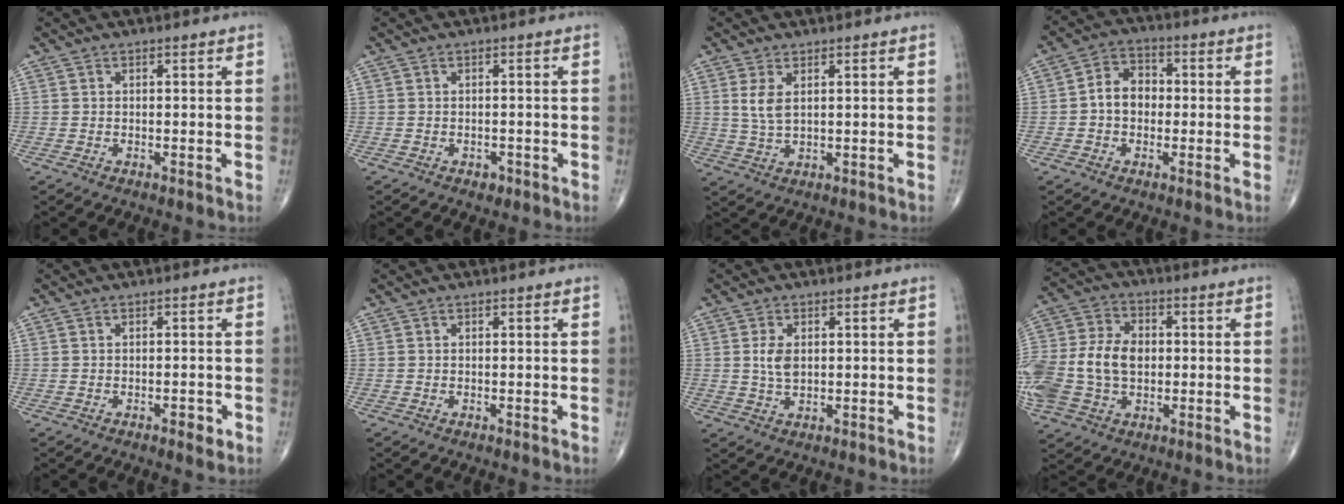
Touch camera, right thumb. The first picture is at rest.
{"total": 1.4, "force": [-0.8, 1.0, 0.7], "torque": [-0.006, 0.001, -0.008]}
{"total": 4.1, "force": [1.4, 1.8, 3.3], "torque": [-0.069, -0.008, 0.035]}
{"total": 6.8, "force": [-0.4, 5.2, 4.3], "torque": [-0.053, 0.022, -0.019]}
{"total": 2.0, "force": [-1.0, 0.8, 1.6], "torque": [-0.019, 0.000, -0.013]}
{"total": 0.0}
{"total": 3.9, "force": [0.7, 2.3, 3.1], "torque": [-0.057, -0.005, 0.015]}
{"total": 20.8, "force": [-1.4, 15.1, 14.3], "torque": [-0.341, 0.020, -0.016]}